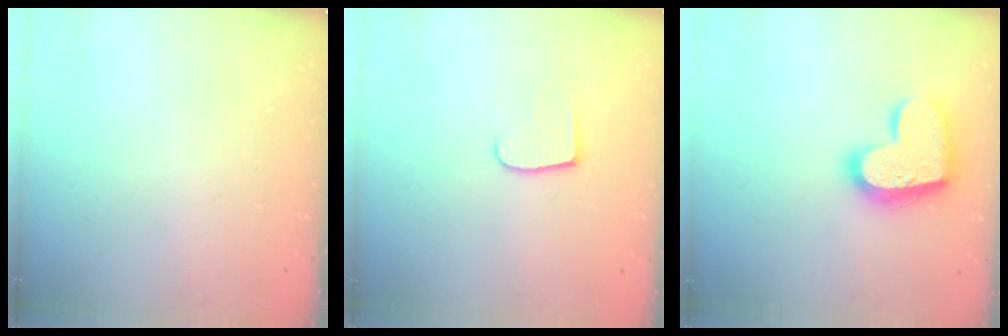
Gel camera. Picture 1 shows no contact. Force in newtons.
{"total": 6.6, "press": 6.6, "slide": 0.6}
{"total": 20.0, "press": 20.0, "slide": 1.2}